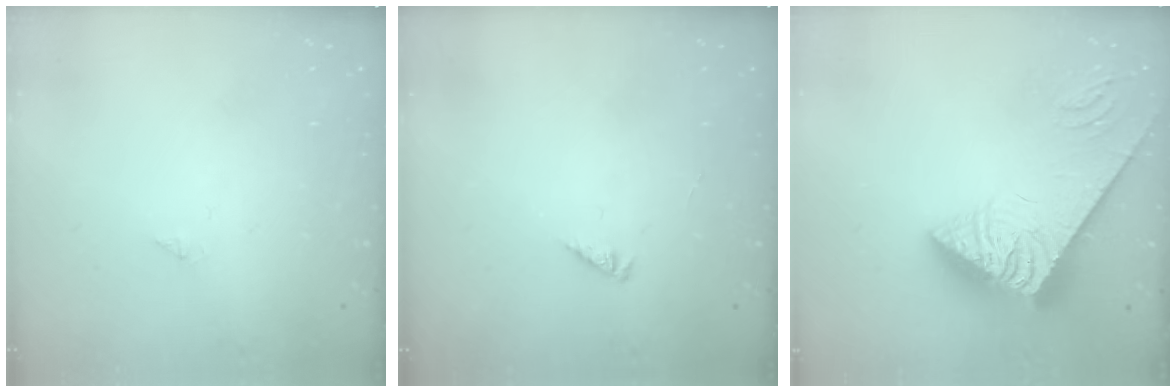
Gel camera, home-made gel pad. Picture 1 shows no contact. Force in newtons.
{"total": 0.0}
{"total": 7.1, "press": 7.1, "slide": 0.9}